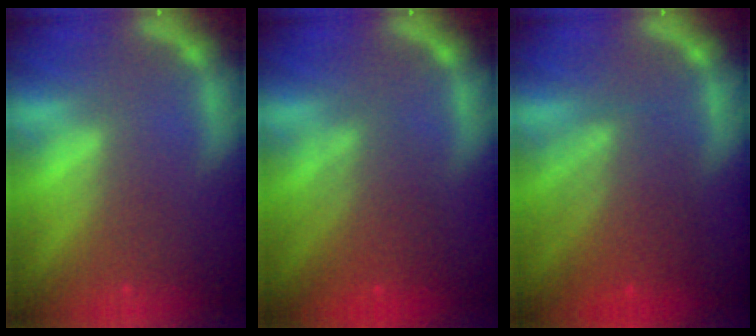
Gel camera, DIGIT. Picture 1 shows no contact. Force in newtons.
{"total": 4.1}
{"total": 6.1}